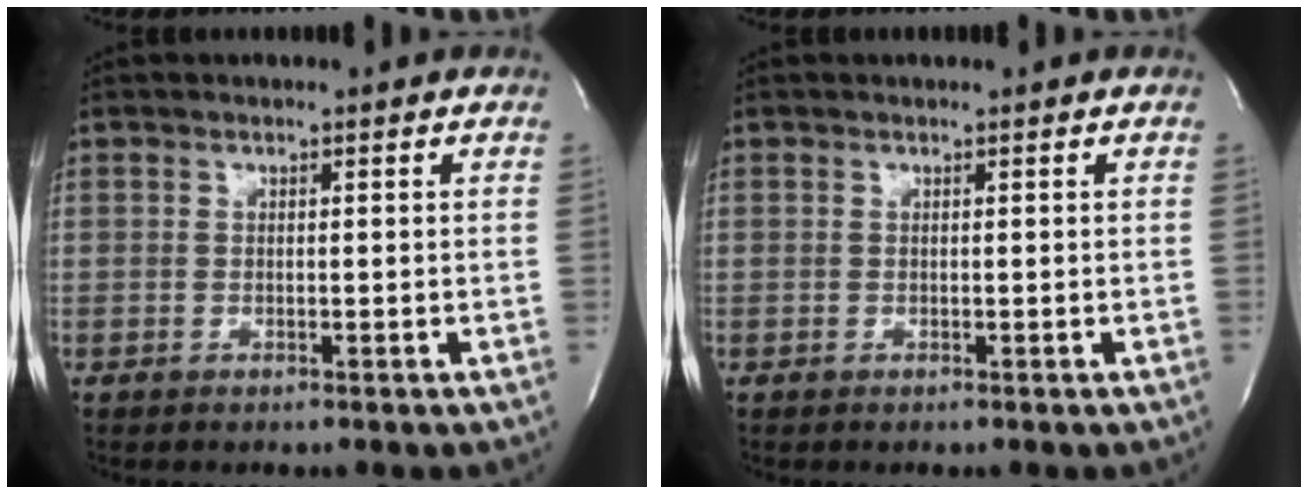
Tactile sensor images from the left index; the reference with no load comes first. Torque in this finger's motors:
{"motor_torque": [0.01, -0.01, 0.00, 0.00]}